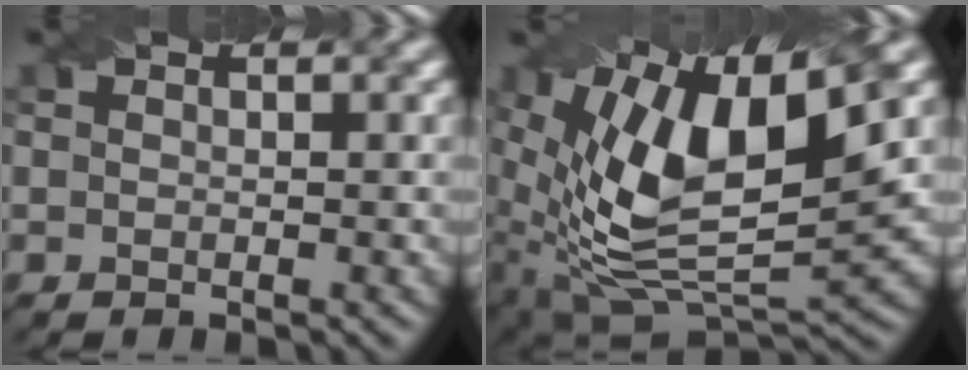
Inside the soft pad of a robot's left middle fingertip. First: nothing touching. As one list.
[{"total": 14.5, "force": [3.8, 6.8, 12.2], "torque": [-0.233, 0.005, 0.067]}]